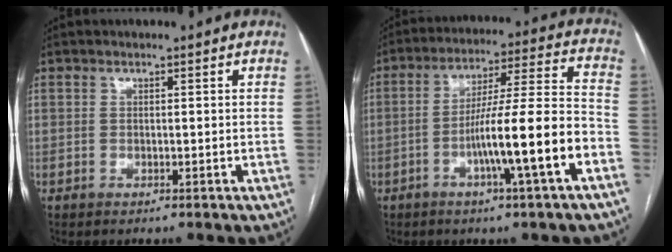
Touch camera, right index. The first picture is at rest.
{"total": 13.8, "force": [-5.3, -0.7, 12.7], "torque": [-0.209, 0.009, -0.087]}